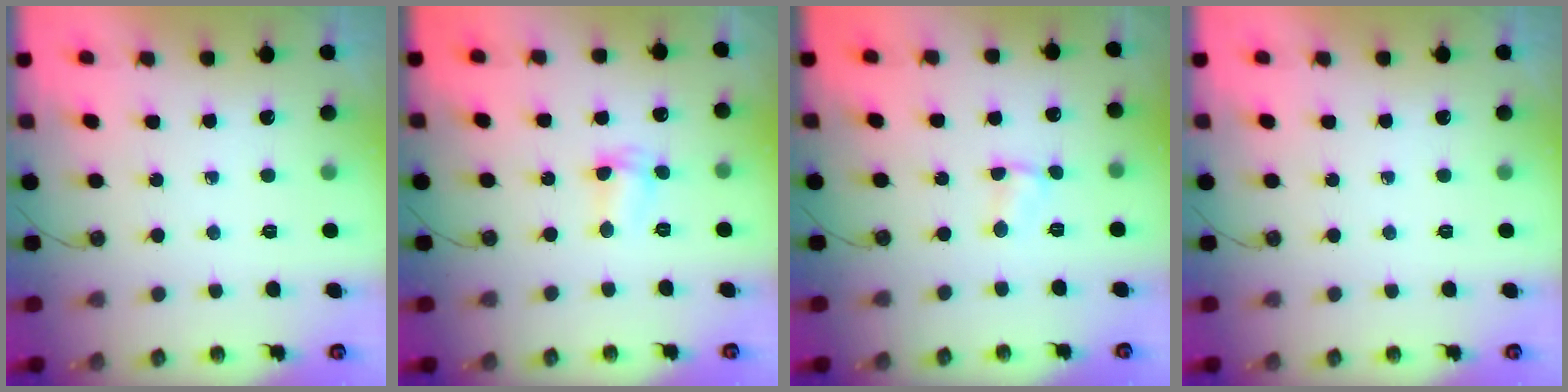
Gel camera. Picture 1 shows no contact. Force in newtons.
{"total": 2.9, "press": 2.9, "slide": 0.5}
{"total": 1.5, "press": 1.5, "slide": 0.2}
{"total": 0.0}